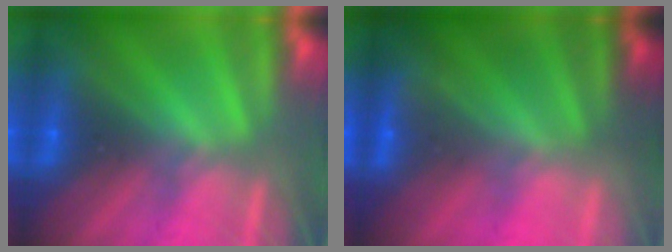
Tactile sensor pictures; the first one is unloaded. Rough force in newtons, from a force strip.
{"total": 1.9}